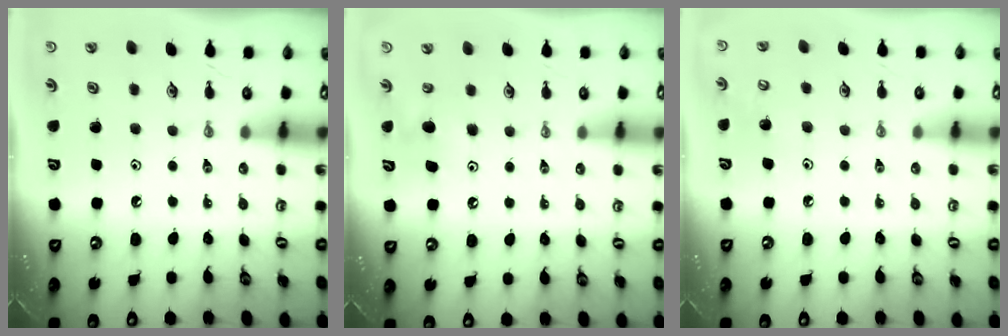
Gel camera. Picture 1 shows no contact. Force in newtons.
{"total": 6.5, "press": 6.5, "slide": 0.4}
{"total": 5.7, "press": 5.6, "slide": 1.0}